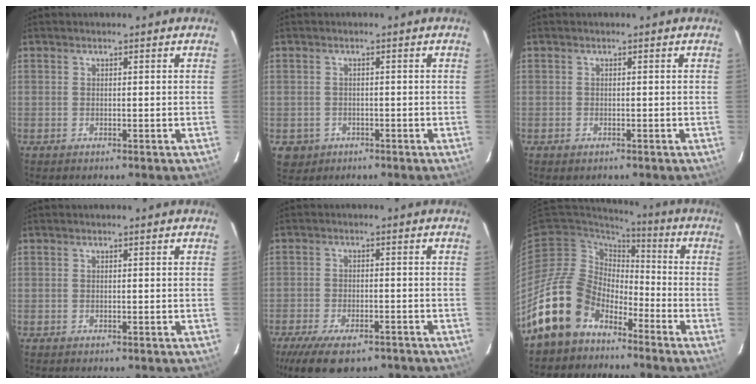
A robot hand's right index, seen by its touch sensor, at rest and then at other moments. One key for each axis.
{"total": 3.7, "fx": -1.1, "fy": 3.4, "fz": 0.8, "tx": -0.024, "ty": 0.003, "tz": -0.009}
{"total": 0.7, "fx": -0.4, "fy": 0.5, "fz": 0.2, "tx": -0.003, "ty": 0.000, "tz": -0.007}
{"total": 0.0}
{"total": 13.3, "fx": -9.6, "fy": 5.6, "fz": 7.4, "tx": -0.168, "ty": -0.031, "tz": -0.151}
{"total": 16.0, "fx": -11.2, "fy": 10.1, "fz": 5.4, "tx": -0.124, "ty": 0.019, "tz": -0.198}